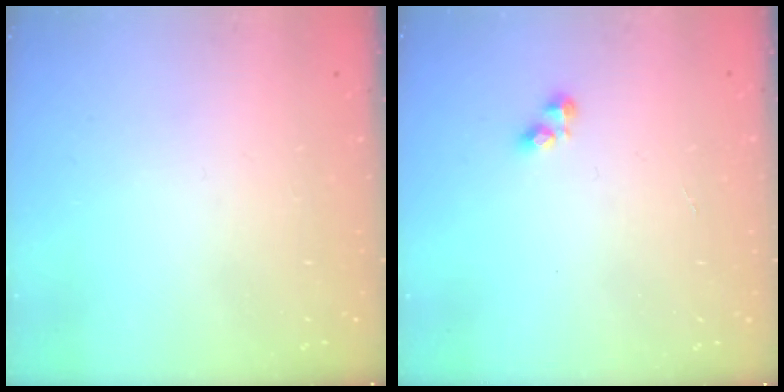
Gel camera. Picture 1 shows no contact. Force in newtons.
{"total": 1.8, "press": 1.7, "slide": 0.3}